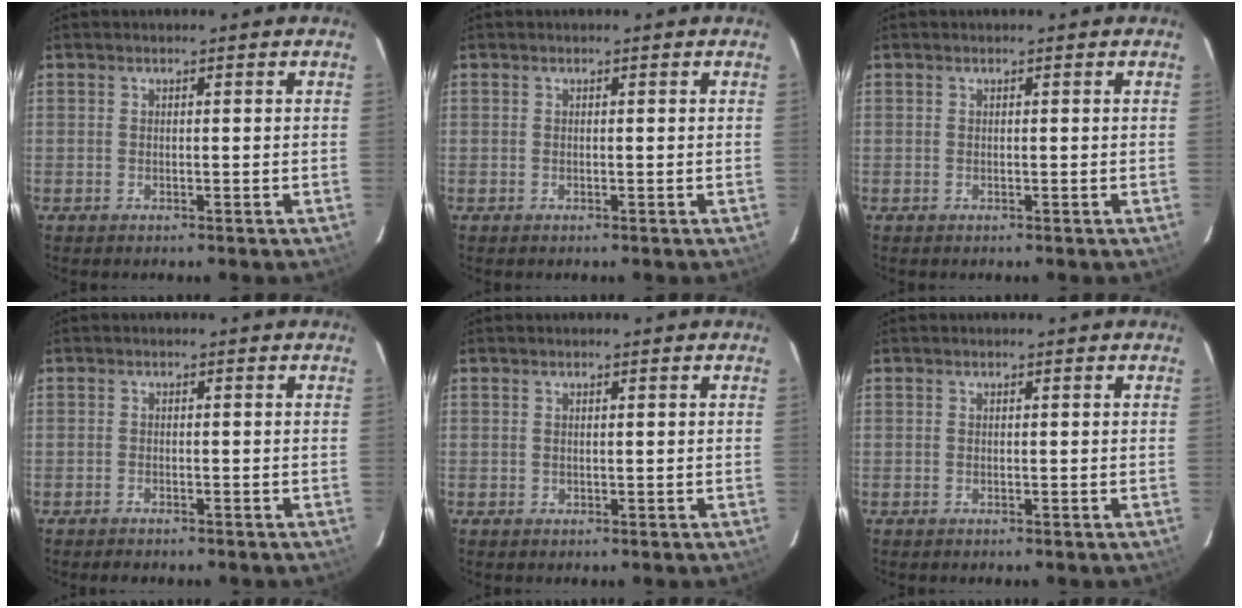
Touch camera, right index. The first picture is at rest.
{"total": 0.0}
{"total": 0.0}
{"total": 2.3, "force": [-2.0, 0.8, 0.7], "torque": [-0.023, -0.006, -0.032]}
{"total": 0.0}
{"total": 0.0}